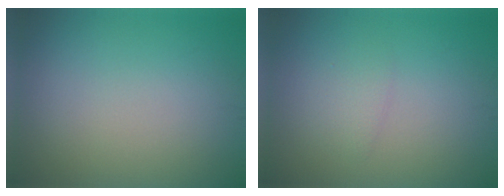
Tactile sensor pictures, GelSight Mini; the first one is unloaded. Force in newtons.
{"total": 1.2, "press": 1.2, "slide": 0.2}